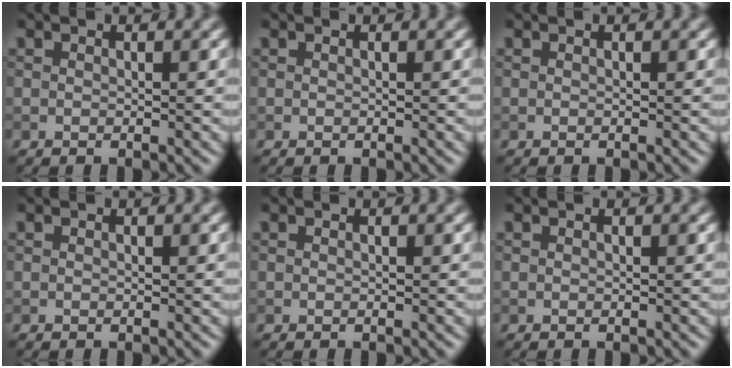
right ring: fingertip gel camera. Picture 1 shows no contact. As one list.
[{"total": 0.0}, {"total": 0.0}, {"total": 0.0}, {"total": 0.0}, {"total": 0.0}]